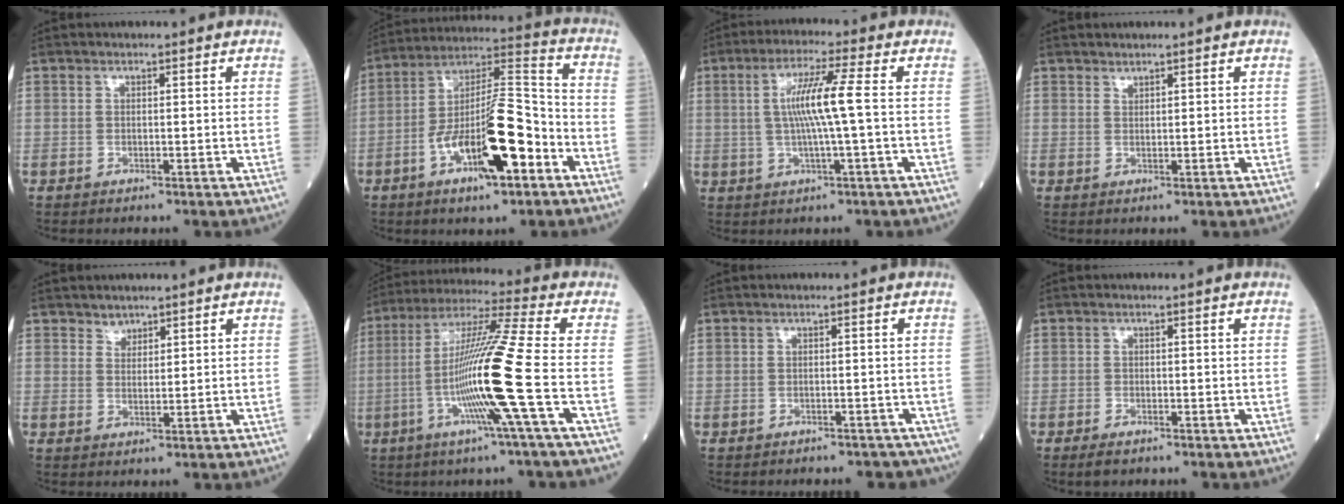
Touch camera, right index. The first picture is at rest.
{"total": 16.0, "force": [-6.2, 3.6, 14.4], "torque": [-0.260, 0.009, -0.099]}
{"total": 7.7, "force": [0.4, -0.7, 7.6], "torque": [-0.150, 0.004, 0.007]}
{"total": 0.6, "force": [0.6, 0.0, 0.1], "torque": [-0.008, -0.005, 0.012]}
{"total": 1.7, "force": [1.5, 0.8, 0.1], "torque": [0.001, -0.005, 0.024]}
{"total": 14.9, "force": [-3.6, -2.6, 14.2], "torque": [-0.272, -0.006, -0.076]}
{"total": 7.5, "force": [-6.5, 3.4, 1.5], "torque": [-0.018, 0.001, -0.062]}
{"total": 2.0, "force": [-1.5, 0.7, 1.1], "torque": [-0.029, -0.005, -0.022]}